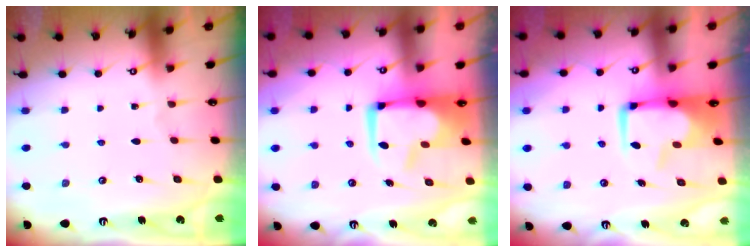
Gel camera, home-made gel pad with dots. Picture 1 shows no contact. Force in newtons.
{"total": 8.1, "press": 8.1, "slide": 0.9}
{"total": 1.4, "press": 1.0, "slide": 1.0}